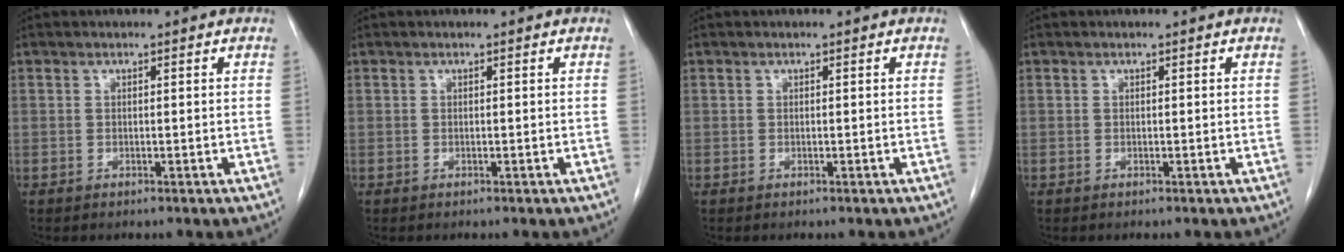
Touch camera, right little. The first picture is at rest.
{"total": 0.0}
{"total": 0.0}
{"total": 0.0}